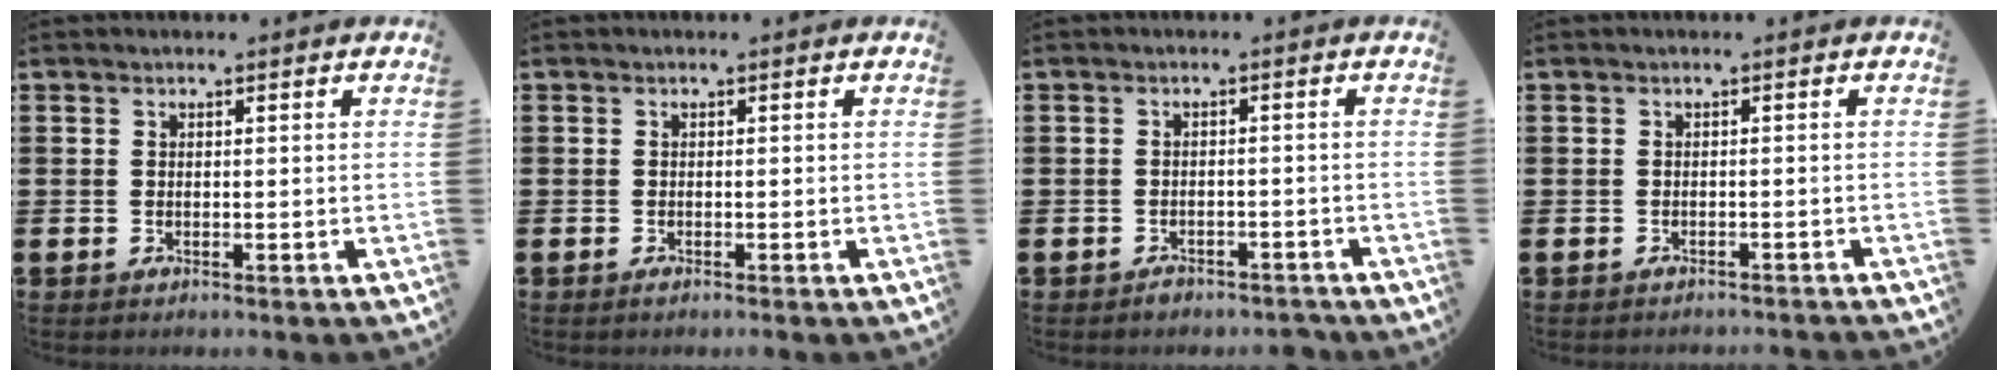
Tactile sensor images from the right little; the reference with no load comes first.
{"total": 0.0}
{"total": 1.3, "force": [-1.2, 0.3, -0.1], "torque": [-0.004, 0.005, -0.027]}
{"total": 0.7, "force": [-0.7, -0.1, 0.0], "torque": [-0.001, 0.000, -0.016]}